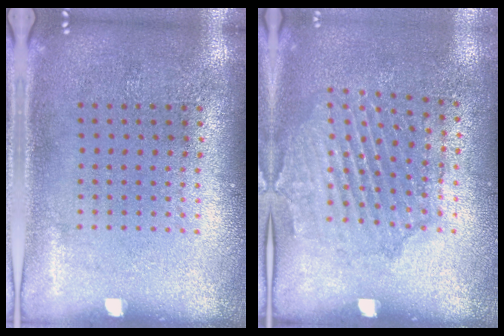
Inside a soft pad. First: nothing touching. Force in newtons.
{"total": 1.6, "press": 1.5, "slide": 0.5}